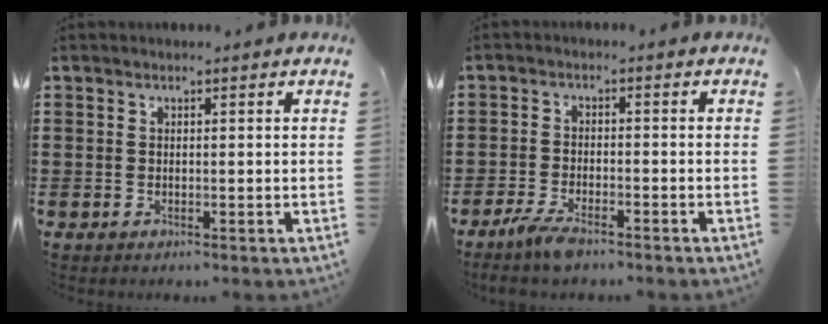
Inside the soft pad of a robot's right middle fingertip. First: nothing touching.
{"total": 3.6, "force": [-2.7, 0.7, 2.3], "torque": [-0.059, -0.005, -0.054]}